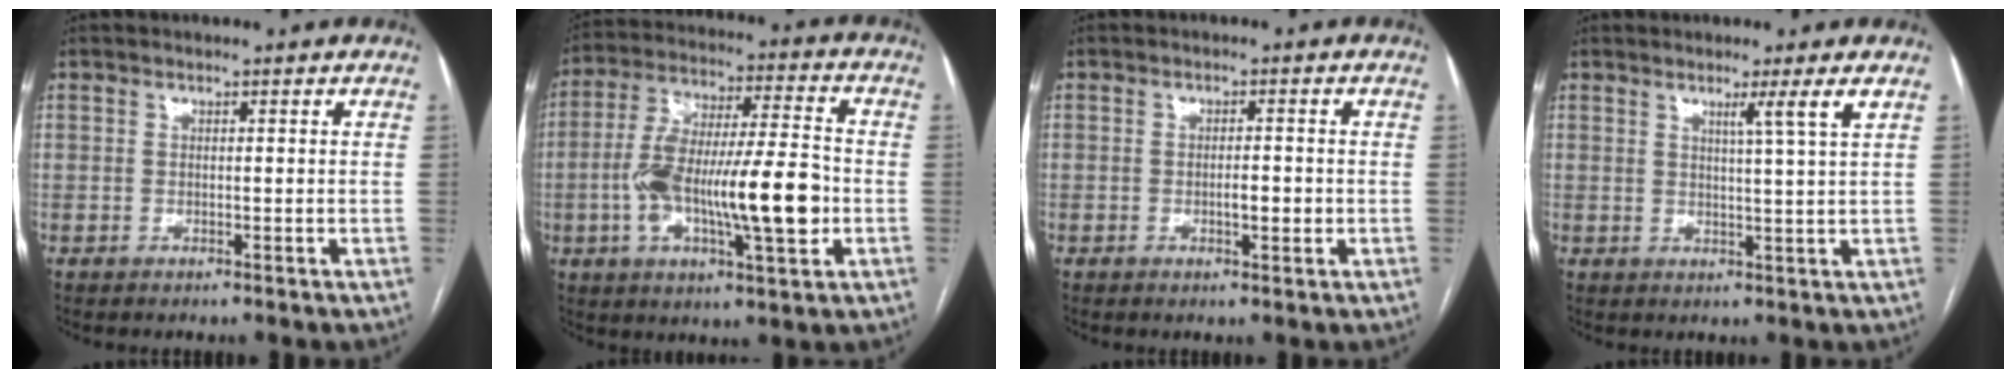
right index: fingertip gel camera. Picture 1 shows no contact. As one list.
[{"total": 18.0, "force": [-3.4, 3.7, 17.3], "torque": [-0.319, 0.012, -0.055]}, {"total": 2.6, "force": [-0.5, 0.8, 2.4], "torque": [-0.042, 0.001, -0.006]}, {"total": 3.4, "force": [1.8, -1.3, 2.5], "torque": [-0.041, -0.014, 0.036]}]